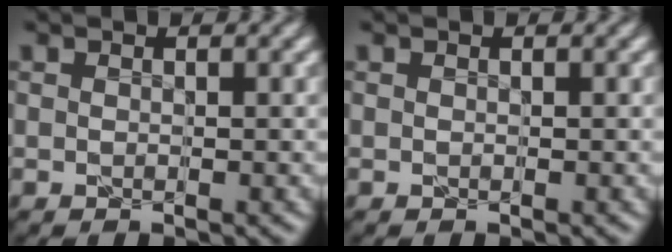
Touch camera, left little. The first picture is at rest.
{"total": 0.0}